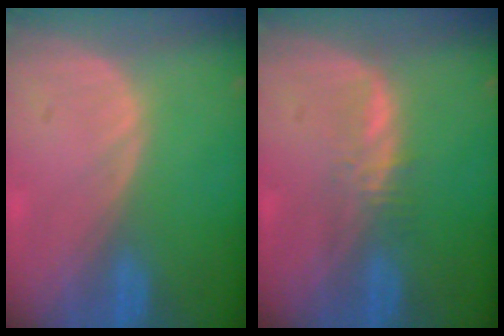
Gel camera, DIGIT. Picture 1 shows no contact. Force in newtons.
{"total": 2.4, "press": 2.4, "slide": 0.2}